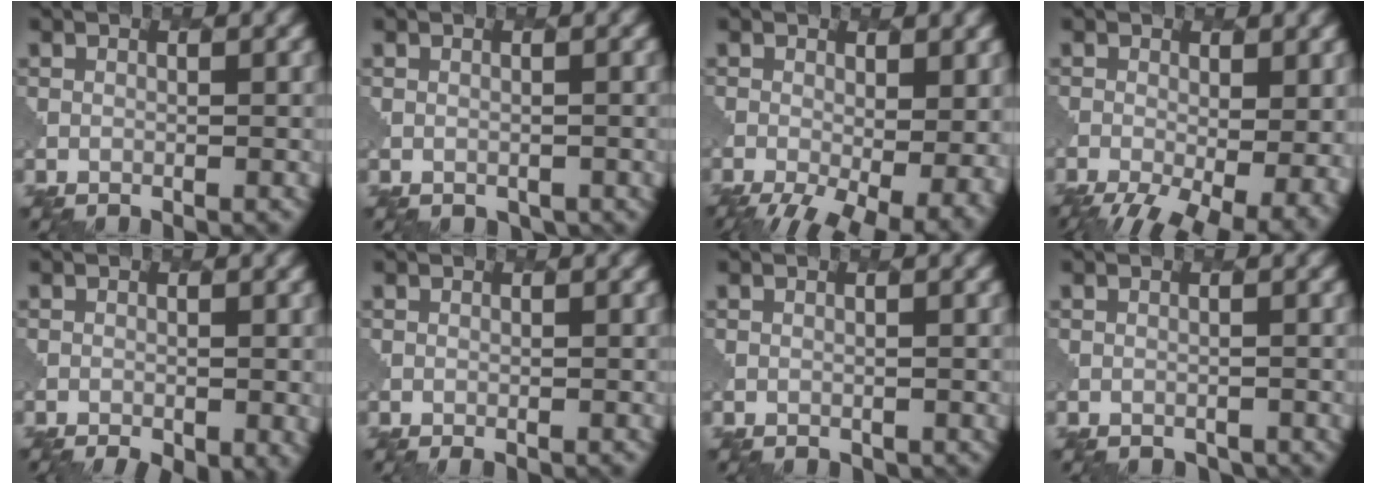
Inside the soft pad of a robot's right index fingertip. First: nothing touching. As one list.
[{"total": 1.1, "force": [-0.5, 1.0, 0.3], "torque": [-0.004, -0.005, 0.000]}, {"total": 9.2, "force": [-3.0, 4.3, 7.6], "torque": [-0.110, -0.034, -0.033]}, {"total": 10.1, "force": [-3.9, 4.7, 8.1], "torque": [-0.119, -0.034, -0.044]}, {"total": 5.3, "force": [-2.3, 2.7, 3.9], "torque": [-0.039, -0.003, -0.014]}, {"total": 0.6, "force": [-0.2, 0.1, 0.5], "torque": [-0.006, 0.001, -0.001]}, {"total": 0.6, "force": [0.0, 0.6, 0.2], "torque": [-0.004, -0.002, 0.003]}, {"total": 0.9, "force": [-0.6, 0.7, 0.0], "torque": [-0.001, -0.001, -0.004]}]